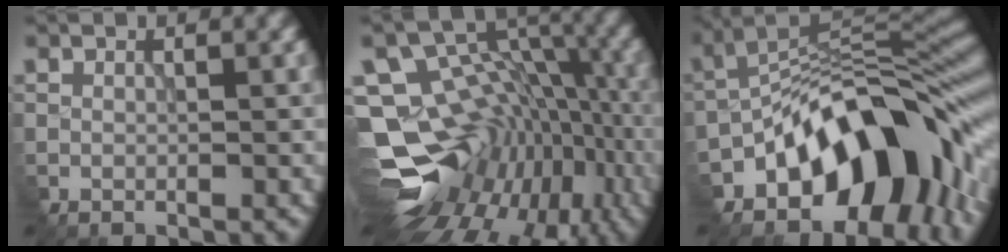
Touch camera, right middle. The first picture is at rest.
{"total": 14.7, "force": [-4.7, 10.6, 9.0], "torque": [-0.144, 0.012, -0.044]}
{"total": 12.8, "force": [-6.1, 7.1, 8.7], "torque": [-0.109, 0.008, -0.119]}